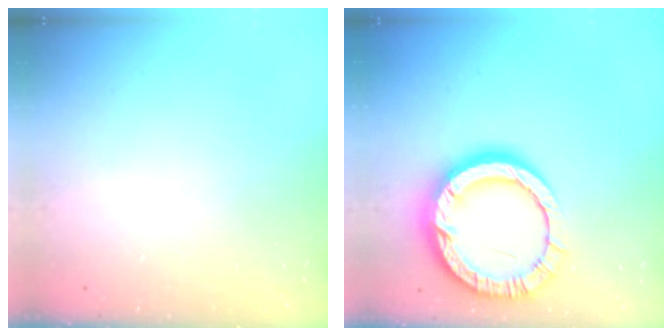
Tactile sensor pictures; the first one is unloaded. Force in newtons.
{"total": 18.9, "press": 18.9, "slide": 1.7}